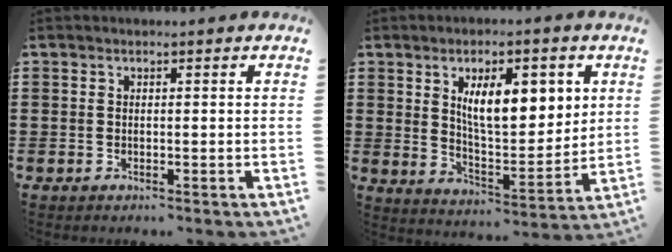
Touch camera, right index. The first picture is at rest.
{"total": 9.8, "force": [3.6, 4.1, 8.1], "torque": [-0.136, -0.004, 0.057]}